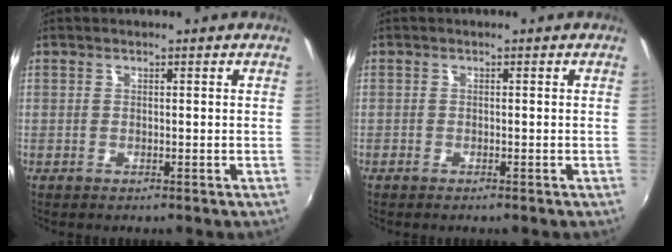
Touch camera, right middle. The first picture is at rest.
{"total": 0.7, "force": [-0.6, 0.1, 0.3], "torque": [-0.005, -0.002, -0.013]}